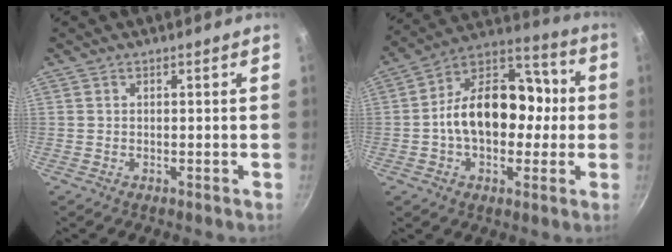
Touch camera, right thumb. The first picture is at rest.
{"total": 19.4, "force": [-0.4, 12.4, 14.9], "torque": [-0.203, 0.041, -0.015]}